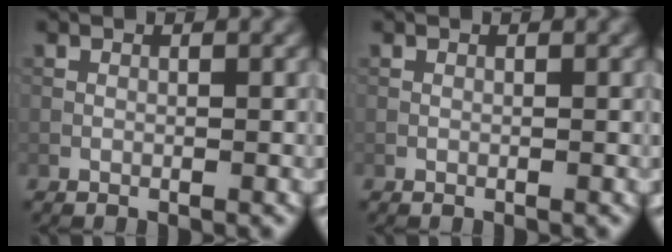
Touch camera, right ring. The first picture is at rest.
{"total": 0.0}